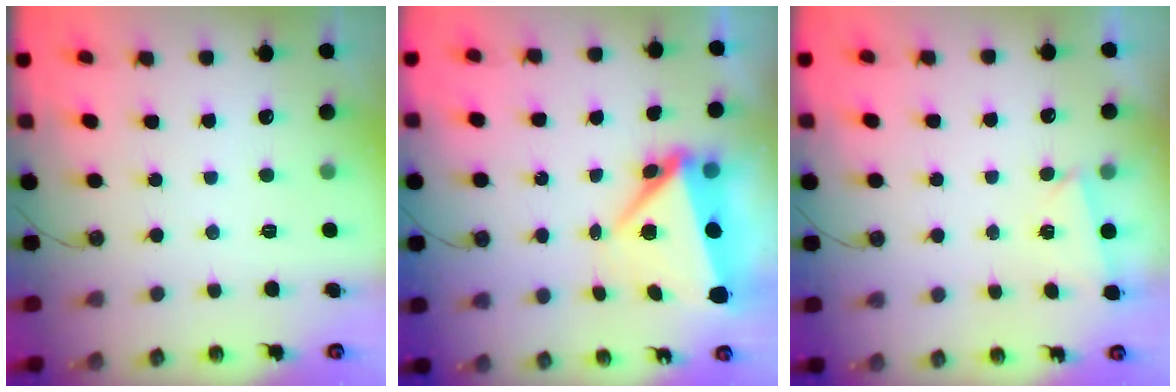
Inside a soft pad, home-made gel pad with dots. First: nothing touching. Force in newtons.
{"total": 7.9, "press": 7.8, "slide": 1.1}
{"total": 1.0, "press": 0.9, "slide": 0.4}